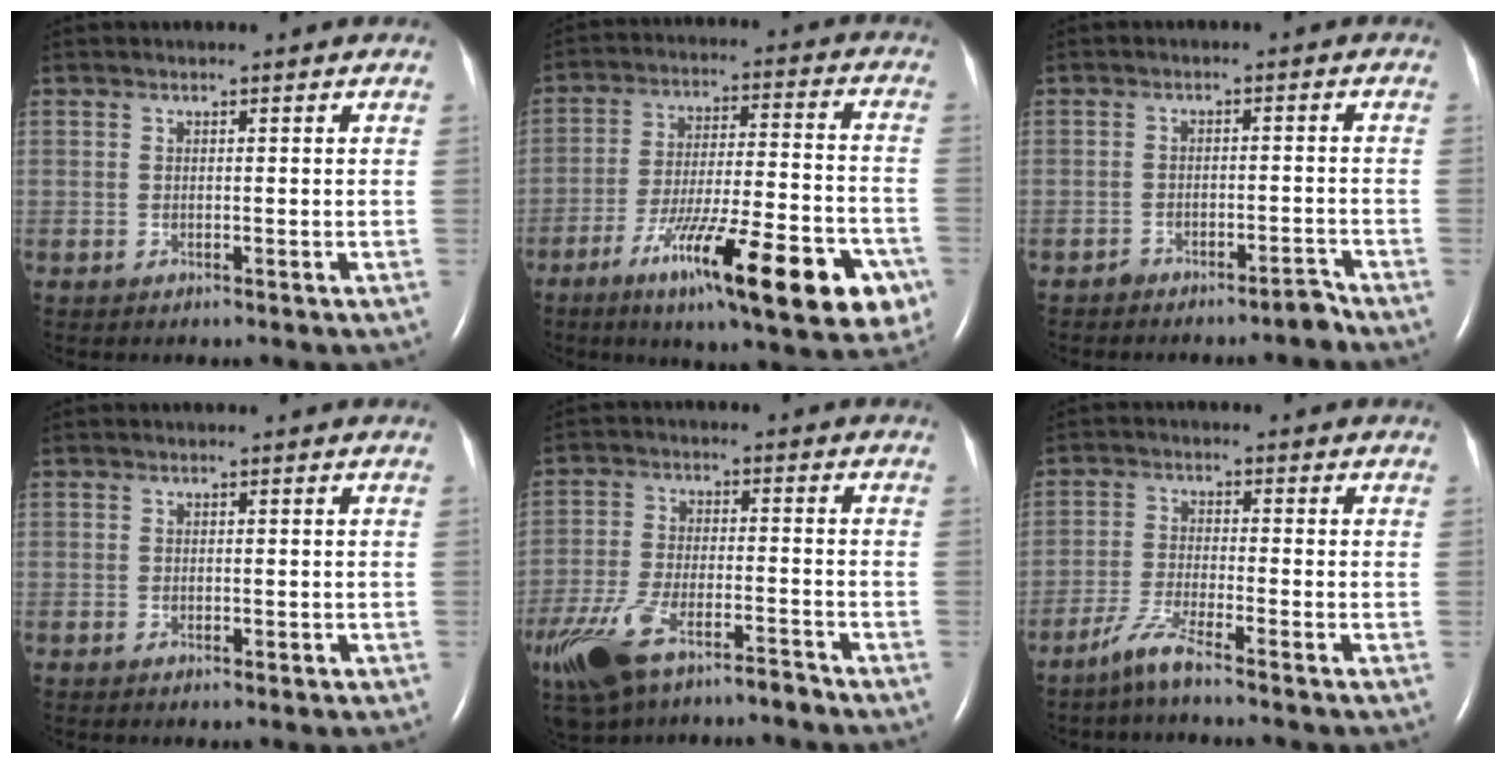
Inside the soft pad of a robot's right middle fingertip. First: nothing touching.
{"total": 22.4, "force": [-11.4, 3.9, 18.8], "torque": [-0.226, -0.014, -0.170]}
{"total": 2.6, "force": [-2.5, 0.3, 0.4], "torque": [0.002, 0.002, -0.041]}
{"total": 0.9, "force": [-0.4, 0.5, 0.6], "torque": [-0.010, 0.000, -0.003]}
{"total": 12.8, "force": [-9.4, 3.9, 7.8], "torque": [-0.163, -0.011, -0.172]}
{"total": 4.2, "force": [-3.4, -0.6, 2.4], "torque": [-0.057, -0.014, -0.077]}